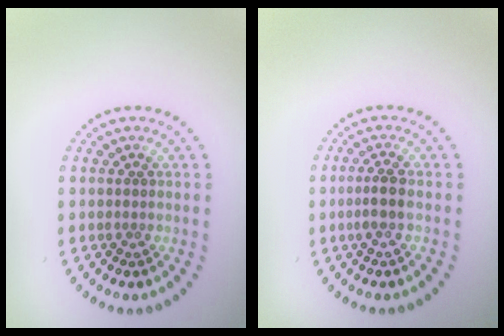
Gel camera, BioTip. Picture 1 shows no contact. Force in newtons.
{"total": 1.7, "press": 1.4, "slide": 1.0}